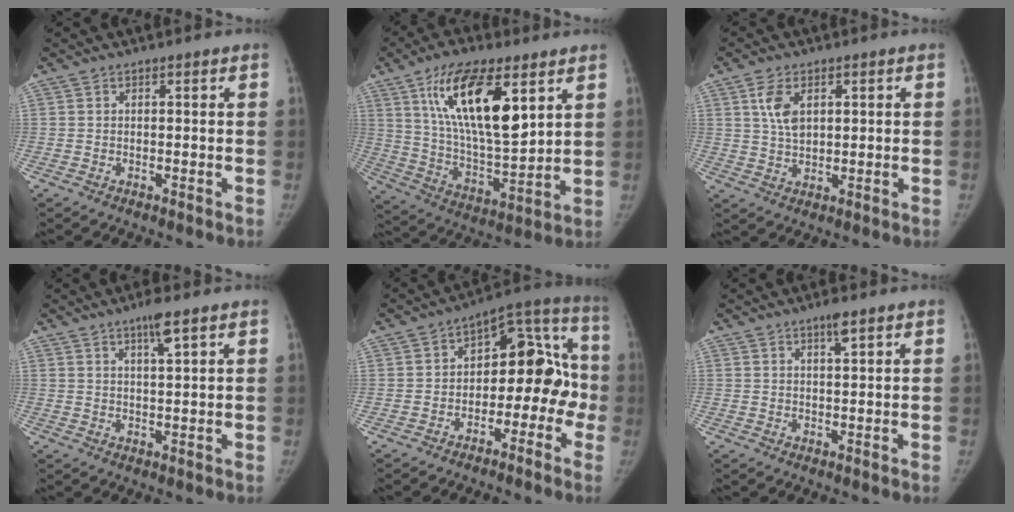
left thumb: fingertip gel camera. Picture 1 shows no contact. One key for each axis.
{"total": 20.0, "fx": 8.7, "fy": 7.6, "fz": 16.3, "tx": -0.268, "ty": -0.041, "tz": 0.158}
{"total": 5.7, "fx": 1.8, "fy": 3.5, "fz": 4.2, "tx": -0.070, "ty": -0.004, "tz": 0.037}
{"total": 4.0, "fx": 2.4, "fy": 0.2, "fz": 3.2, "tx": -0.057, "ty": -0.009, "tz": 0.044}
{"total": 16.0, "fx": -4.0, "fy": 9.8, "fz": 11.9, "tx": -0.104, "ty": 0.080, "tz": -0.060}
{"total": 2.4, "fx": 1.5, "fy": 0.3, "fz": 1.9, "tx": -0.032, "ty": -0.005, "tz": 0.027}